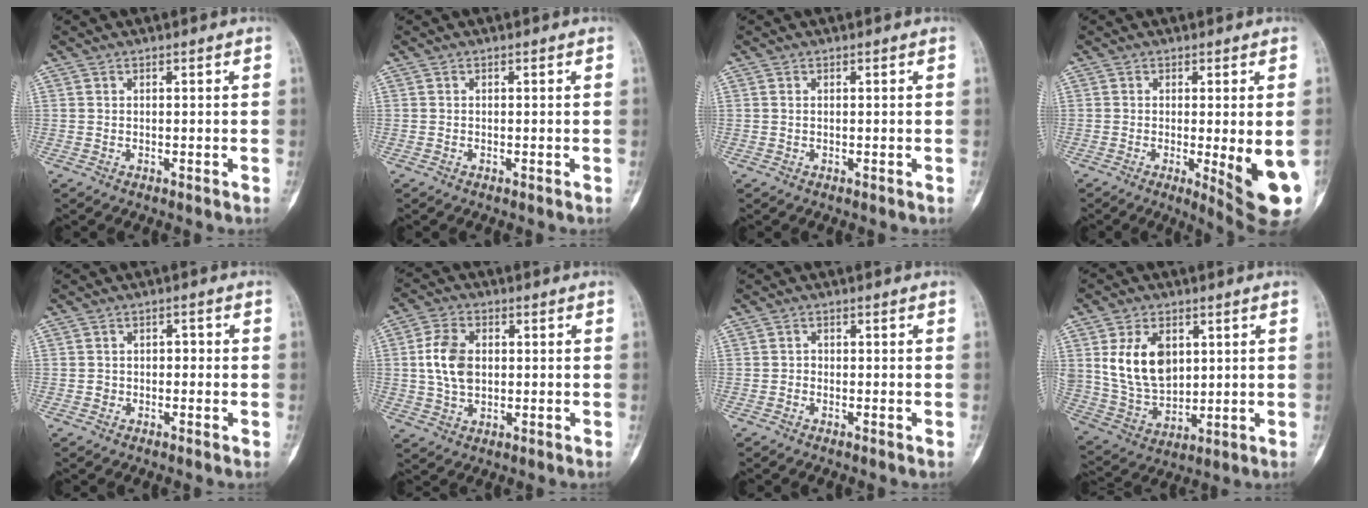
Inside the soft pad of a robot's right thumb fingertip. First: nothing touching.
{"total": 0.0}
{"total": 0.0}
{"total": 12.3, "force": [-2.8, 2.5, 11.7], "torque": [-0.129, -0.021, -0.029]}
{"total": 2.0, "force": [-0.4, 1.7, 1.0], "torque": [0.007, 0.010, -0.012]}
{"total": 8.3, "force": [0.6, 5.7, 6.0], "torque": [-0.108, 0.007, 0.013]}
{"total": 0.9, "force": [-0.5, 0.6, 0.5], "torque": [0.003, 0.003, -0.015]}
{"total": 13.2, "force": [3.6, 8.9, 9.0], "torque": [-0.142, -0.017, 0.084]}